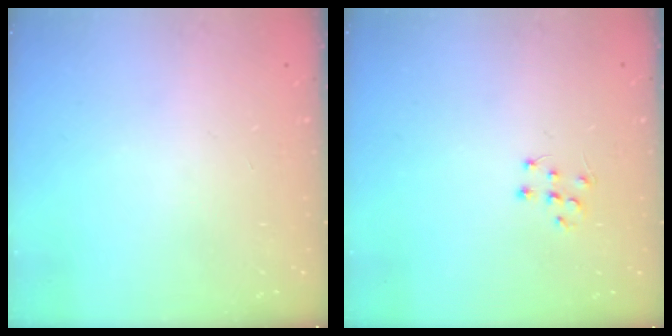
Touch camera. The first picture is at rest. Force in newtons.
{"total": 6.1, "press": 6.1, "slide": 0.4}